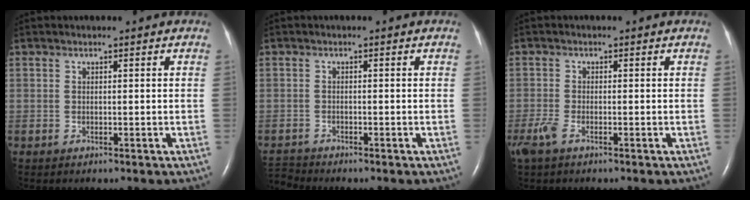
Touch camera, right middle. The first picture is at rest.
{"total": 2.4, "force": [-2.3, -0.6, -0.3], "torque": [-0.001, -0.020, -0.043]}
{"total": 3.0, "force": [-1.9, 1.0, 2.2], "torque": [-0.060, -0.007, -0.038]}